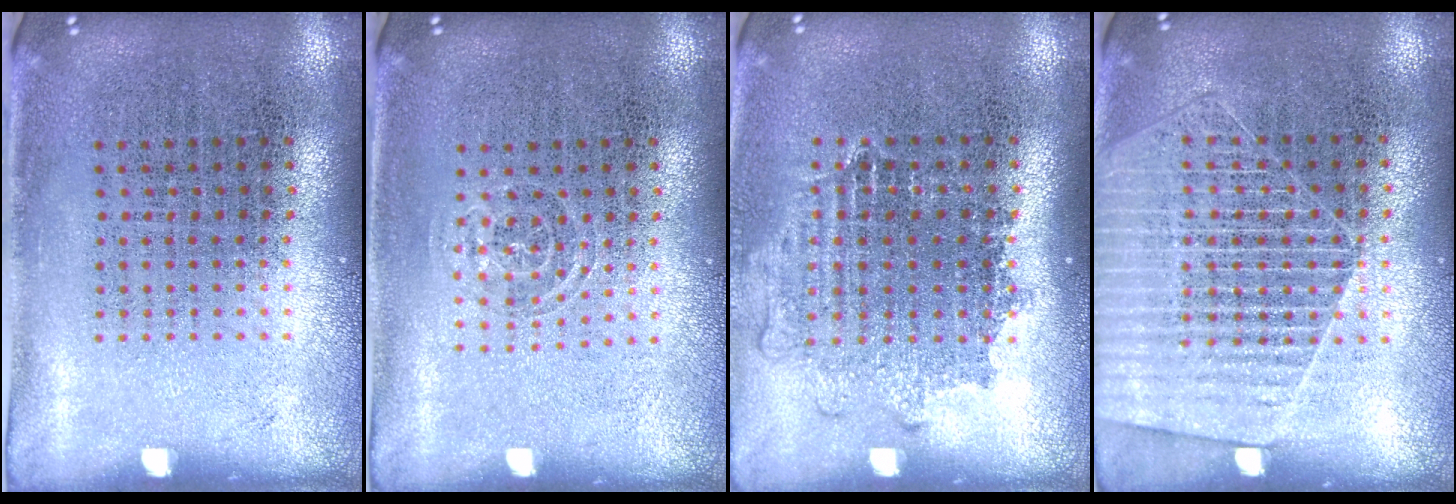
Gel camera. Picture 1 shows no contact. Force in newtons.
{"total": 0.9, "press": 0.6, "slide": 0.7}
{"total": 1.1, "press": 1.1, "slide": 0.4}
{"total": 1.8, "press": 1.6, "slide": 0.7}